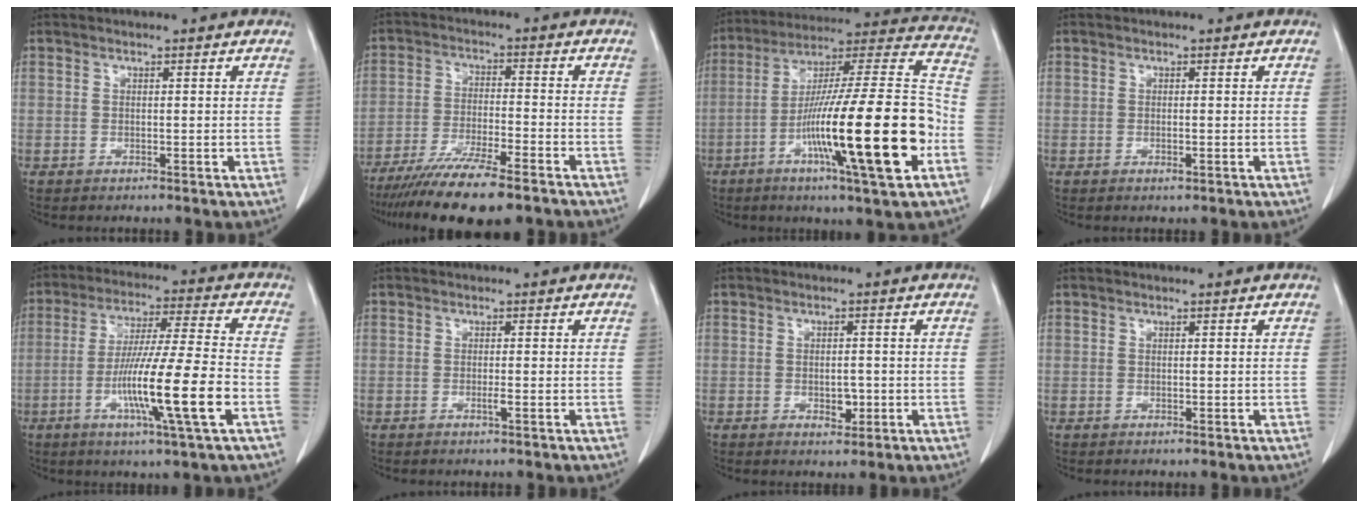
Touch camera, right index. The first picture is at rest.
{"total": 14.3, "force": [-11.2, 1.7, 8.7], "torque": [-0.162, -0.036, -0.184]}
{"total": 25.4, "force": [-8.4, 1.6, 23.9], "torque": [-0.363, -0.014, -0.141]}
{"total": 0.8, "force": [-0.3, 0.3, 0.6], "torque": [-0.011, -0.001, -0.002]}
{"total": 14.5, "force": [-4.7, -0.5, 13.7], "torque": [-0.253, -0.012, -0.086]}
{"total": 0.7, "force": [-0.4, -0.1, 0.6], "torque": [-0.013, 0.000, -0.005]}
{"total": 2.6, "force": [-0.8, 1.5, 2.0], "torque": [-0.028, 0.002, -0.006]}
{"total": 0.0}